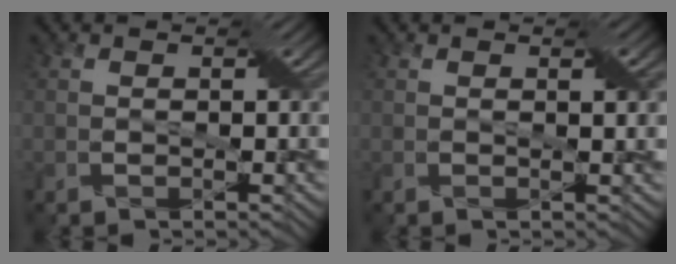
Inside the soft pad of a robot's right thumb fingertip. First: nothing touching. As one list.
[{"total": 1.6, "force": [0.5, 0.2, 1.5], "torque": [-0.022, 0.003, 0.009]}]